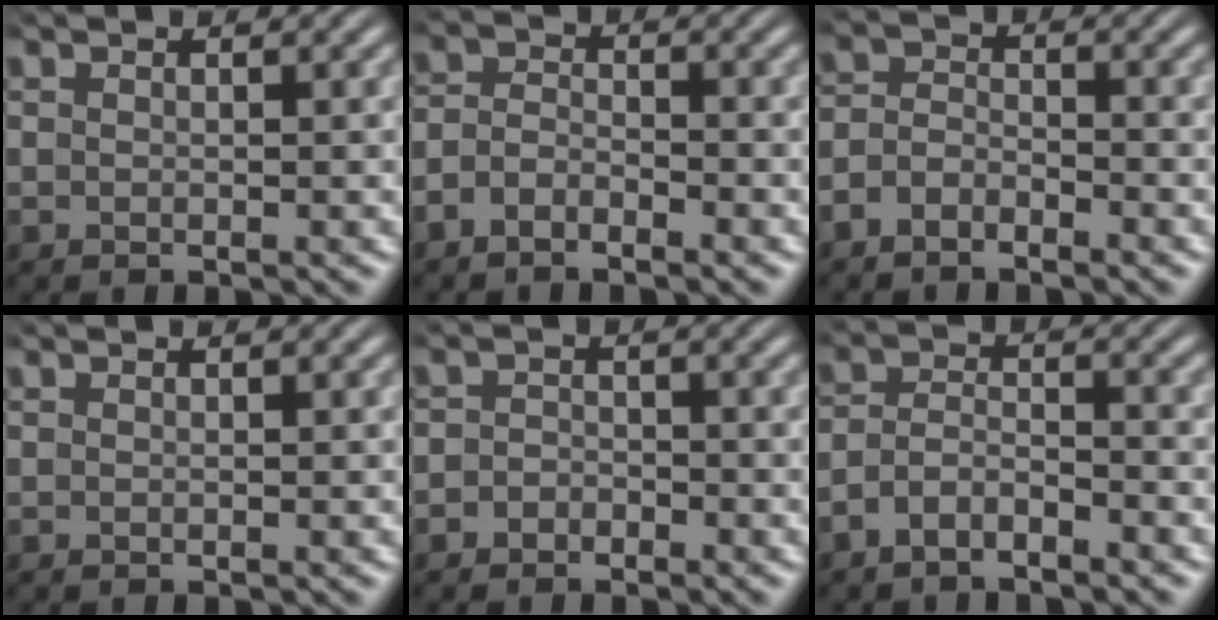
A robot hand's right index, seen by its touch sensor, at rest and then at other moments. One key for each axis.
{"total": 2.7, "fx": -2.2, "fy": 1.5, "fz": 0.8, "tx": -0.018, "ty": -0.010, "tz": -0.040}
{"total": 3.1, "fx": -2.4, "fy": 1.8, "fz": 0.7, "tx": -0.015, "ty": -0.012, "tz": -0.044}
{"total": 0.0}
{"total": 1.9, "fx": -1.6, "fy": 0.9, "fz": -0.3, "tx": 0.010, "ty": -0.012, "tz": -0.028}
{"total": 3.8, "fx": -2.9, "fy": 2.1, "fz": 1.3, "tx": -0.026, "ty": -0.010, "tz": -0.051}